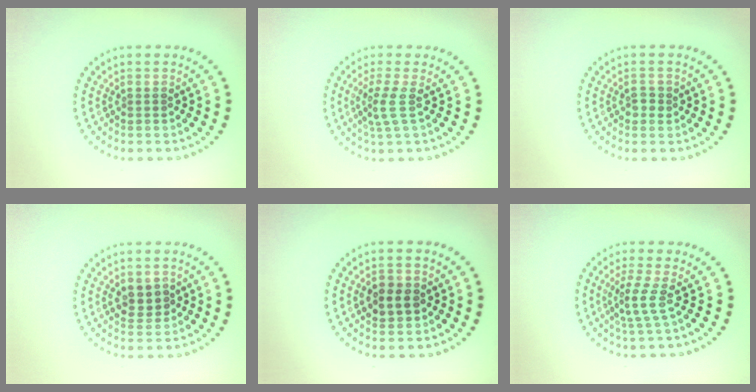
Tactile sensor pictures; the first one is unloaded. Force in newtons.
{"total": 2.2, "press": 1.7, "slide": 1.4}
{"total": 1.1, "press": 1.1, "slide": 0.2}
{"total": 1.8, "press": 1.7, "slide": 0.5}
{"total": 2.7, "press": 2.7, "slide": 0.3}
{"total": 2.3, "press": 1.6, "slide": 1.7}